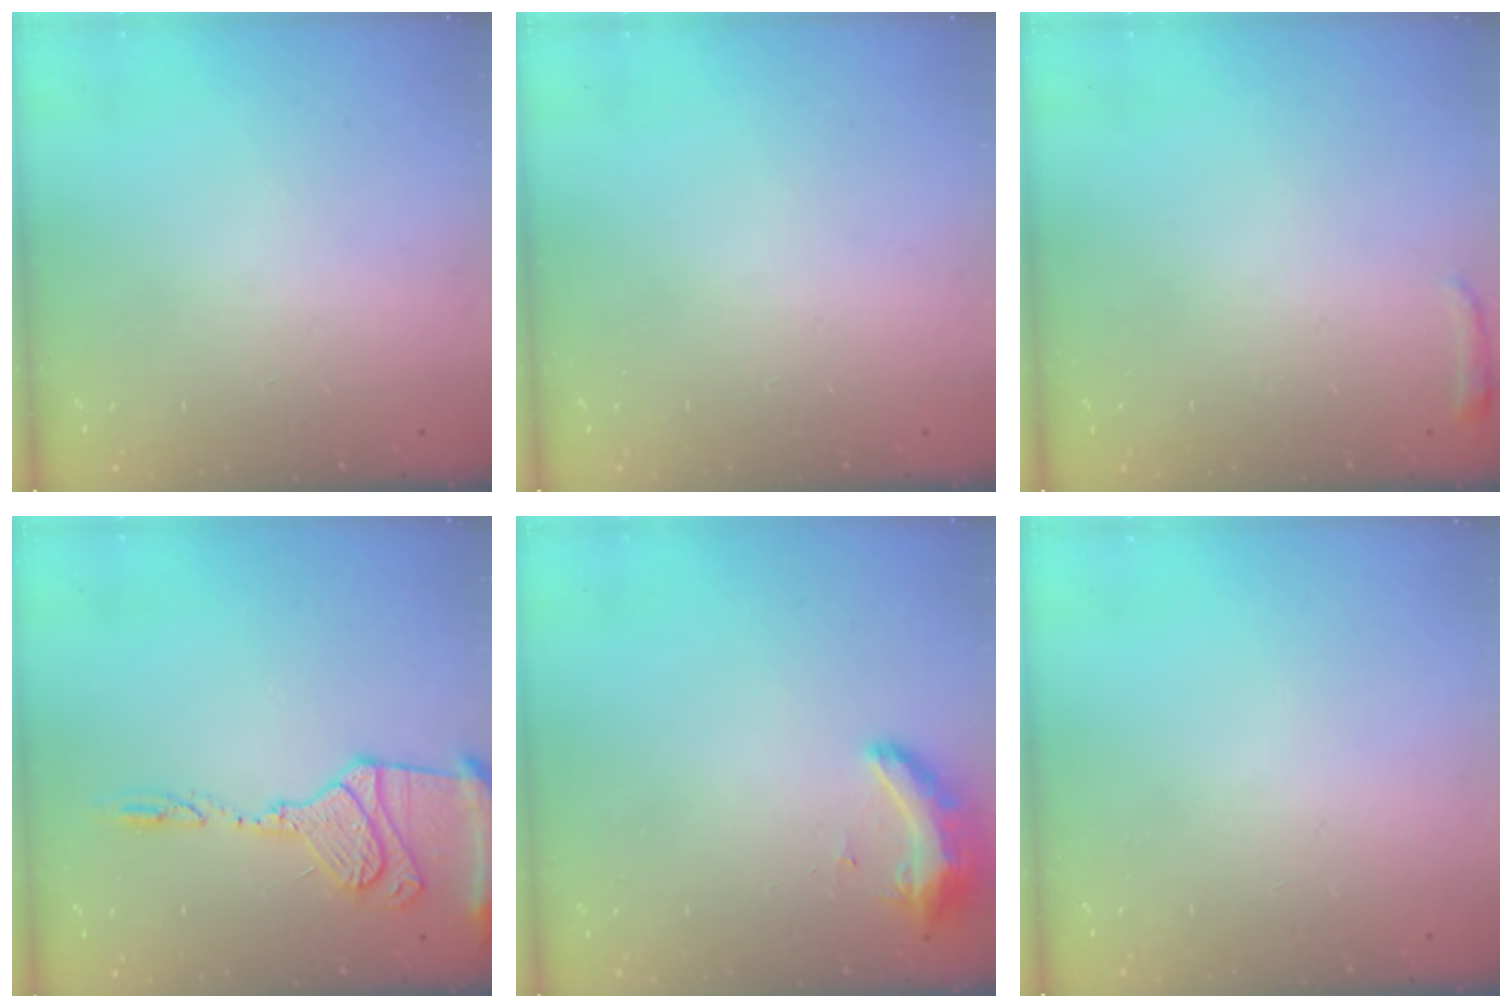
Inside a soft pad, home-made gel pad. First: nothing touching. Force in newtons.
{"total": 8.9, "press": 3.1, "slide": 8.3}
{"total": 4.7, "press": 4.6, "slide": 0.9}
{"total": 14.7, "press": 14.6, "slide": 1.8}
{"total": 16.2, "press": 11.0, "slide": 11.9}
{"total": 1.0, "press": 0.0, "slide": 1.0}